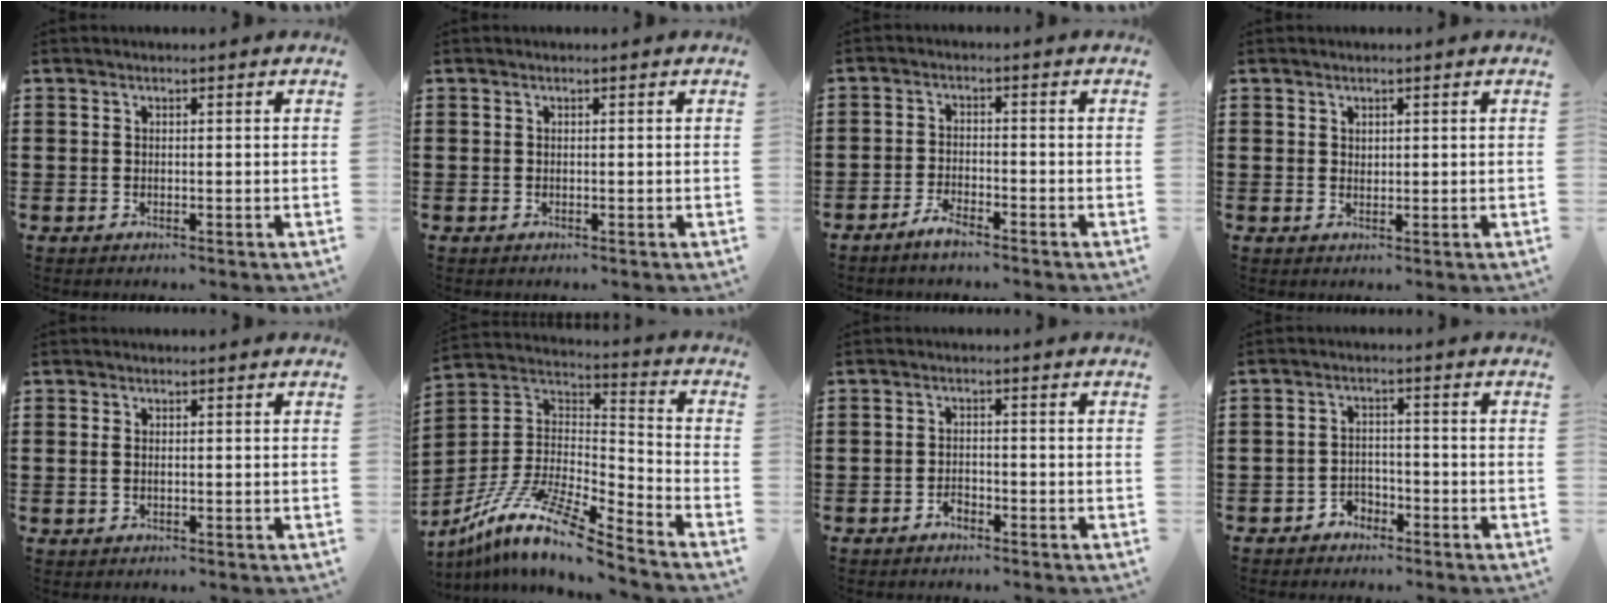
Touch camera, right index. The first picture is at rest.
{"total": 0.0}
{"total": 2.8, "force": [-2.6, 0.4, 0.9], "torque": [-0.025, 0.005, -0.054]}
{"total": 0.9, "force": [0.7, 0.6, 0.2], "torque": [-0.004, 0.002, 0.015]}
{"total": 1.3, "force": [0.1, 0.7, 1.0], "torque": [-0.030, 0.003, -0.002]}
{"total": 12.4, "force": [-9.7, 1.4, 7.7], "torque": [-0.165, 0.005, -0.194]}
{"total": 1.6, "force": [-1.4, 0.7, 0.5], "torque": [-0.014, 0.002, -0.028]}
{"total": 2.5, "force": [-2.1, 1.4, 0.1], "torque": [-0.009, 0.003, -0.046]}